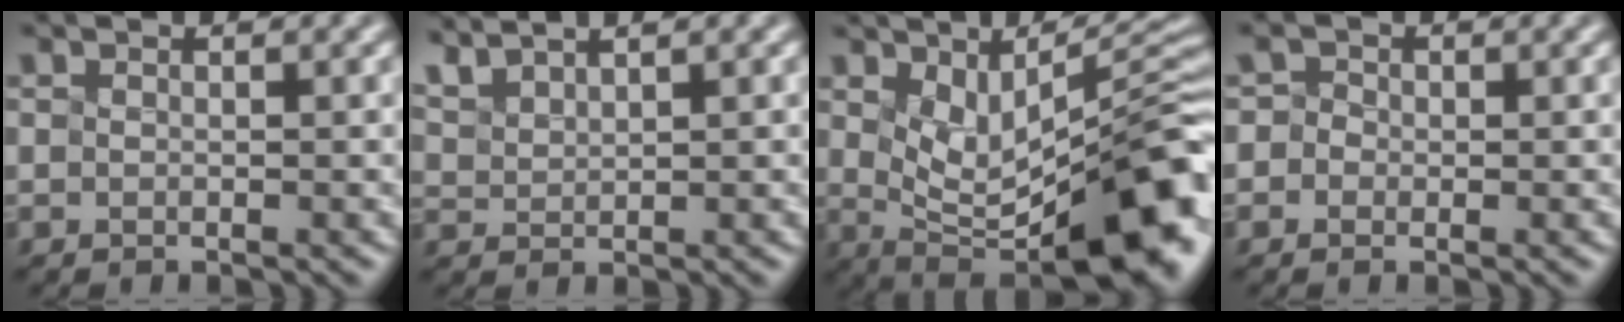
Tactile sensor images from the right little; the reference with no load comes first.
{"total": 2.8, "force": [2.7, 0.2, 0.6], "torque": [-0.041, 0.023, 0.070]}
{"total": 10.9, "force": [0.1, 4.3, 10.0], "torque": [-0.143, -0.001, 0.029]}
{"total": 0.9, "force": [-0.5, 0.2, -0.7], "torque": [0.003, 0.003, -0.002]}